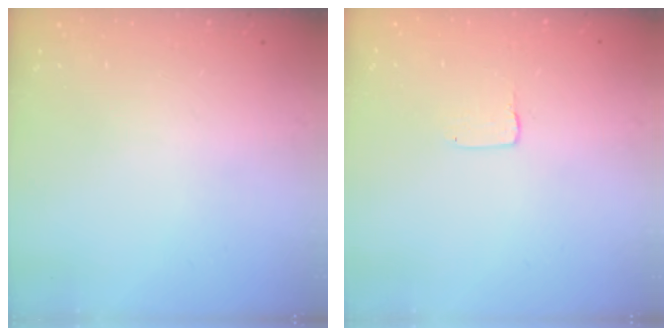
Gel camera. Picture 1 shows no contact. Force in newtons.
{"total": 1.0, "press": 1.0, "slide": 0.1}